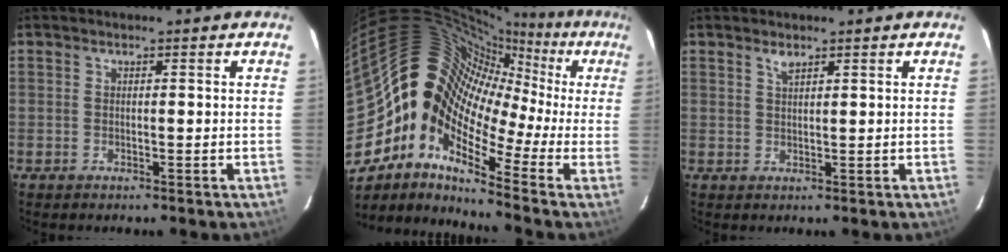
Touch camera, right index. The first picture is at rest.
{"total": 18.7, "force": [-1.8, 13.0, 13.3], "torque": [-0.220, 0.019, -0.066]}
{"total": 1.5, "force": [1.1, 0.4, 0.8], "torque": [-0.014, 0.002, 0.021]}